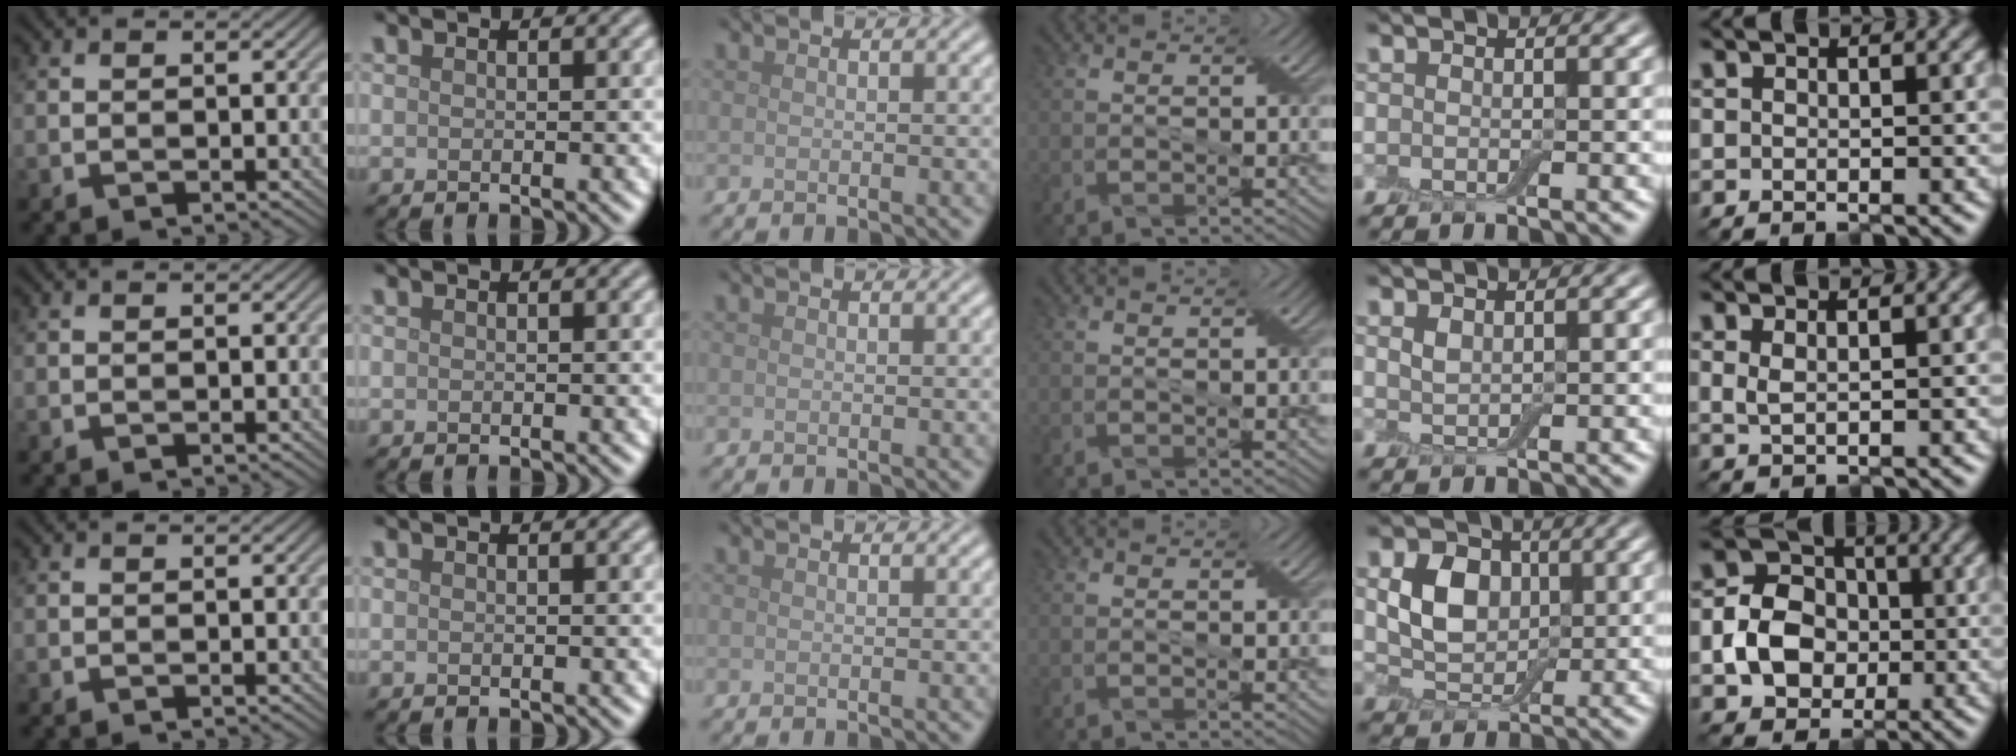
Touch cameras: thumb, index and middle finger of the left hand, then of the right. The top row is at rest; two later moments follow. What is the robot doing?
{"motion": "press", "object": "electronic device side button"}